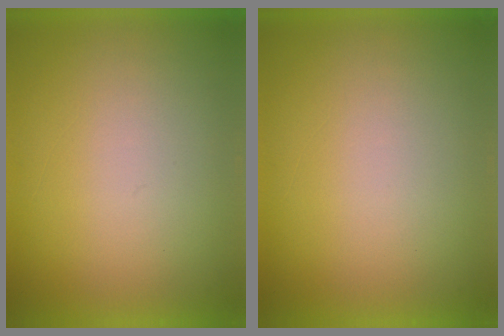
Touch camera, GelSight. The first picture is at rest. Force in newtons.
{"total": 0.0}